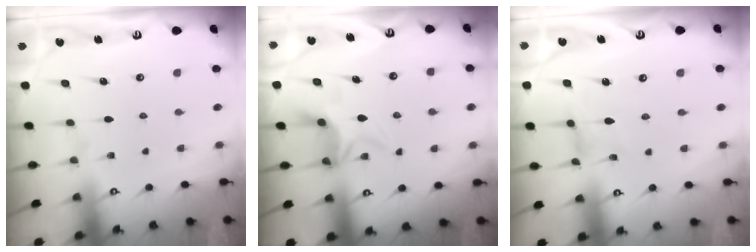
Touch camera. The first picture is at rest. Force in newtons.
{"total": 5.5, "press": 5.4, "slide": 1.2}
{"total": 0.0}